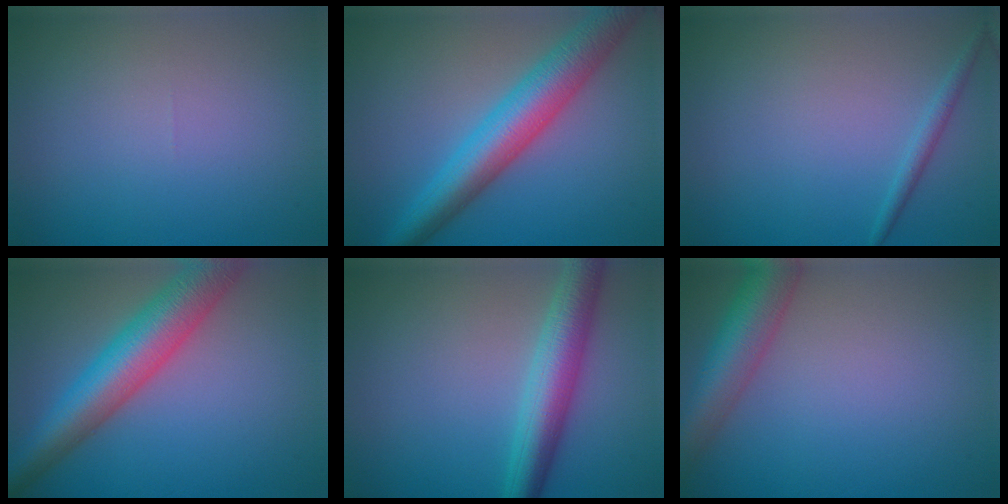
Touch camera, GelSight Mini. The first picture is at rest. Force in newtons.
{"total": 7.2, "press": 7.2, "slide": 0.1}
{"total": 1.2, "press": 1.2, "slide": 0.0}
{"total": 8.1, "press": 8.1, "slide": 0.2}
{"total": 5.2, "press": 5.2, "slide": 0.0}
{"total": 5.8, "press": 5.8, "slide": 0.3}